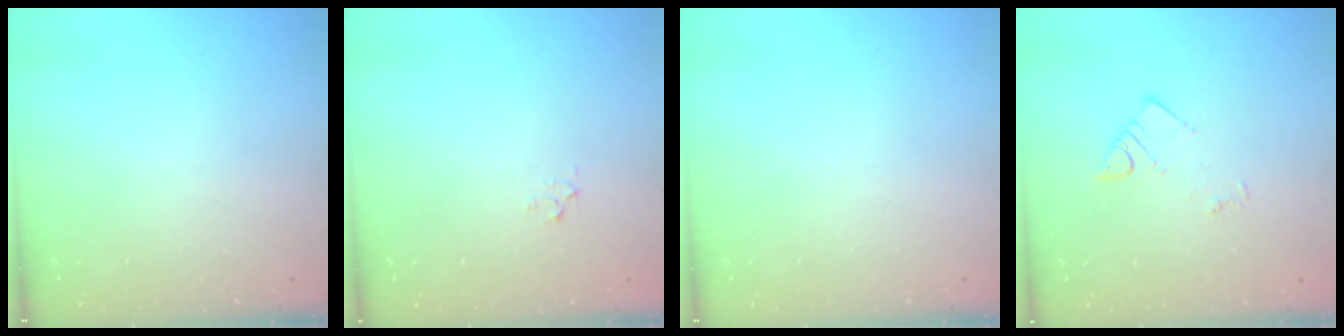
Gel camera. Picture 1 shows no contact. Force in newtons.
{"total": 2.3, "press": 2.3, "slide": 0.2}
{"total": 0.0}
{"total": 3.8, "press": 3.8, "slide": 0.4}